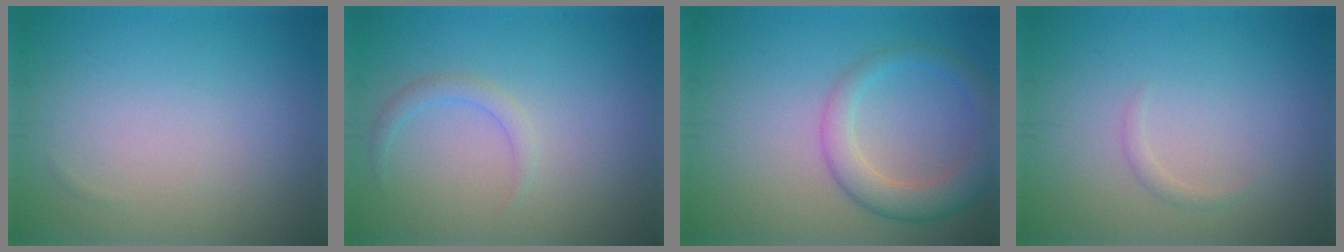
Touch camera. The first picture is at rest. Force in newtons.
{"total": 1.3, "press": 1.3, "slide": 0.1}
{"total": 4.0, "press": 4.0, "slide": 0.2}
{"total": 0.8, "press": 0.8, "slide": 0.0}